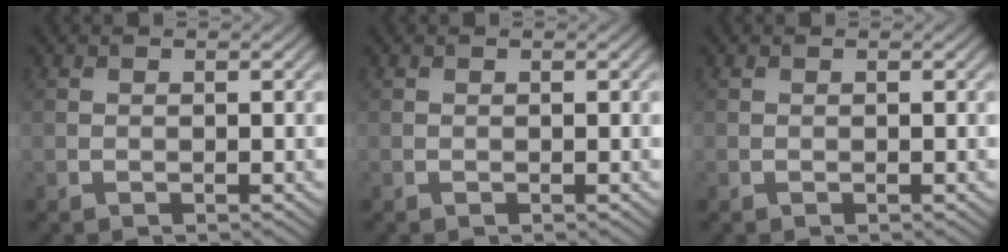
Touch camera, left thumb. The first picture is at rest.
{"total": 0.0}
{"total": 0.0}